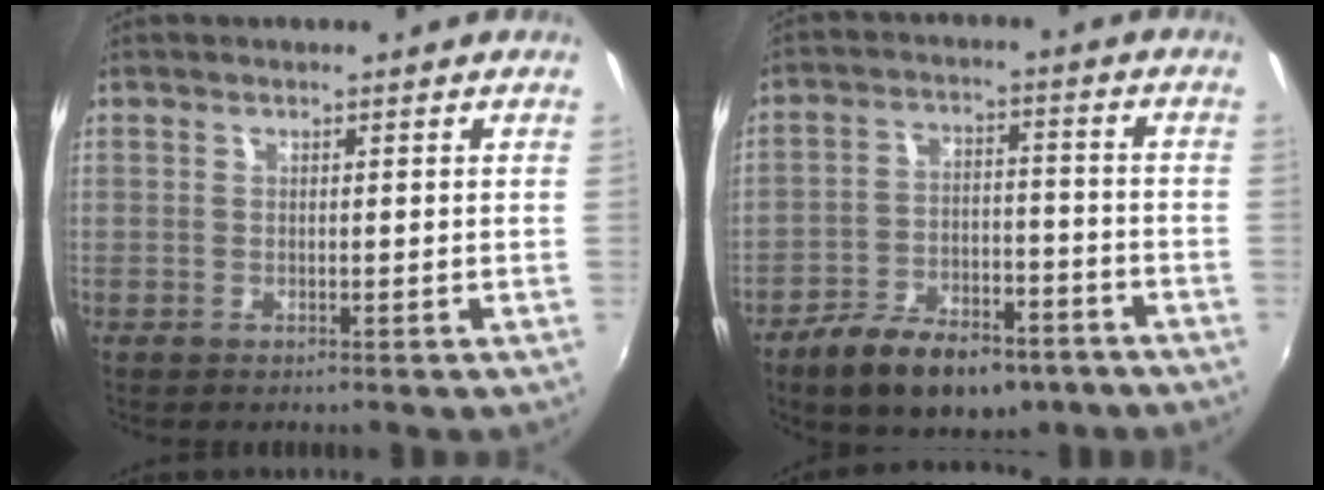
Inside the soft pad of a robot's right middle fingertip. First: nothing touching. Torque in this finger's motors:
{"motor_torque": [0.75, -1.07, 0.09, 0.03]}